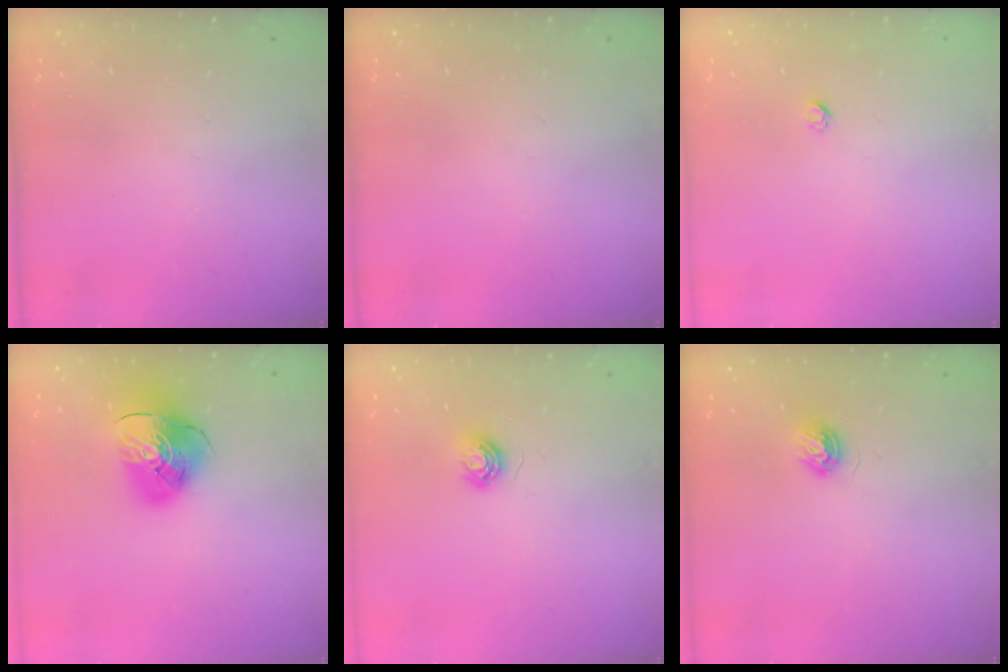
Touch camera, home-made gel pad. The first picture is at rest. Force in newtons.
{"total": 0.0}
{"total": 1.9, "press": 1.9, "slide": 0.1}
{"total": 12.7, "press": 12.6, "slide": 1.7}
{"total": 5.6, "press": 5.6, "slide": 0.3}
{"total": 5.3, "press": 5.3, "slide": 0.6}